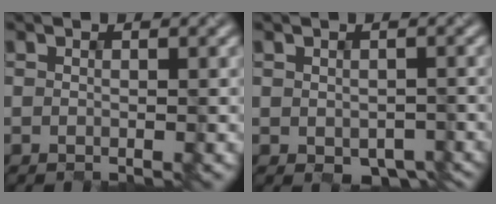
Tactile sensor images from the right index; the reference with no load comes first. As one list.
[{"total": 2.6, "force": [-1.3, 1.7, 1.6], "torque": [-0.023, -0.012, 0.001]}]